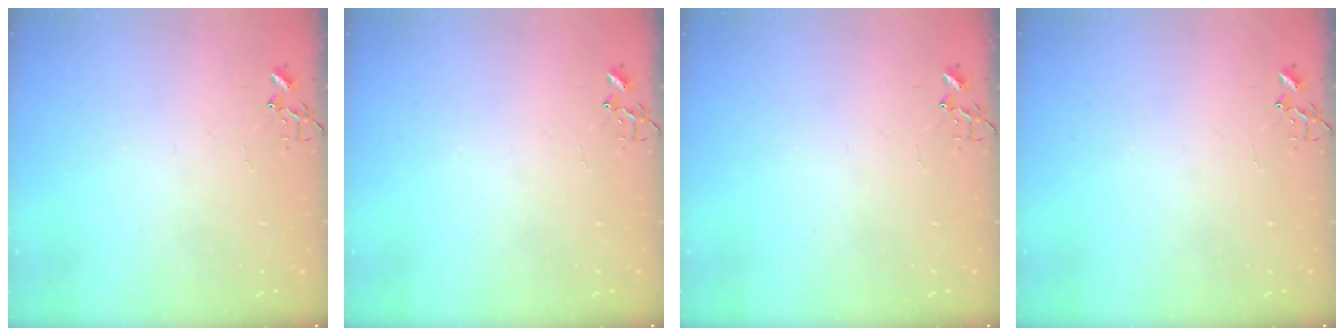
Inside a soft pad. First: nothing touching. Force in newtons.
{"total": 0.0}
{"total": 0.0}
{"total": 0.0}